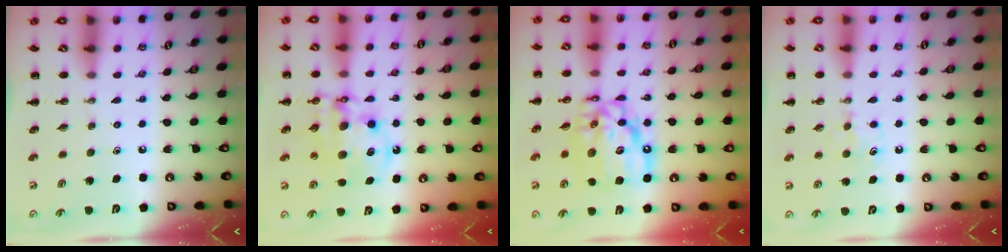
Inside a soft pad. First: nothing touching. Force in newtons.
{"total": 11.8, "press": 11.5, "slide": 2.6}
{"total": 14.1, "press": 13.5, "slide": 4.1}
{"total": 4.6, "press": 4.4, "slide": 1.4}